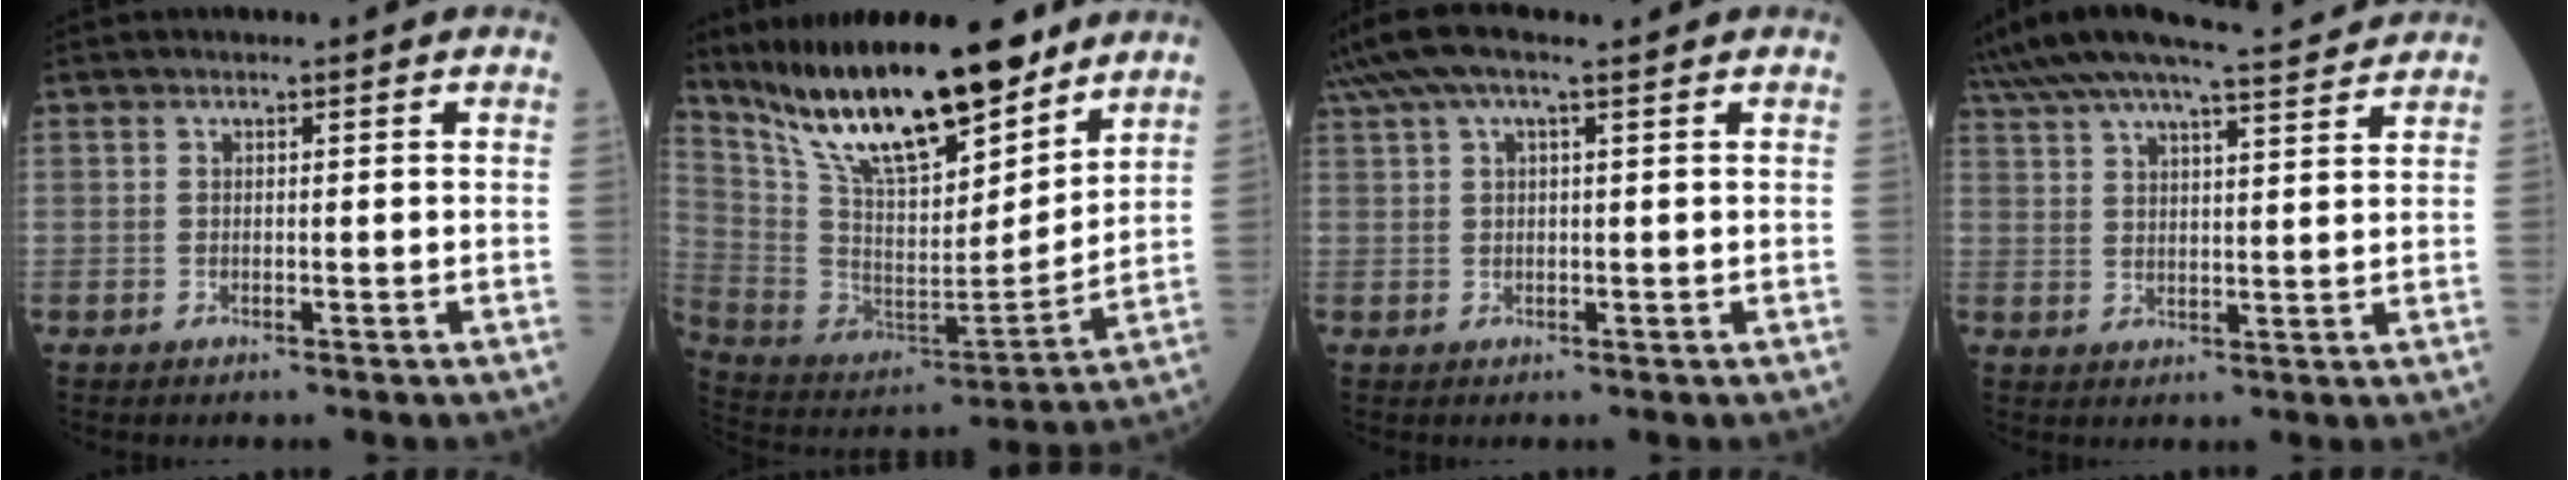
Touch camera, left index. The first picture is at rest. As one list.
[{"total": 22.2, "force": [17.0, 5.5, 13.1], "torque": [-0.230, -0.010, 0.304]}, {"total": 7.3, "force": [5.2, 1.0, 5.0], "torque": [-0.103, 0.053, 0.093]}, {"total": 15.4, "force": [14.3, 0.3, 5.8], "torque": [-0.113, 0.017, 0.213]}]